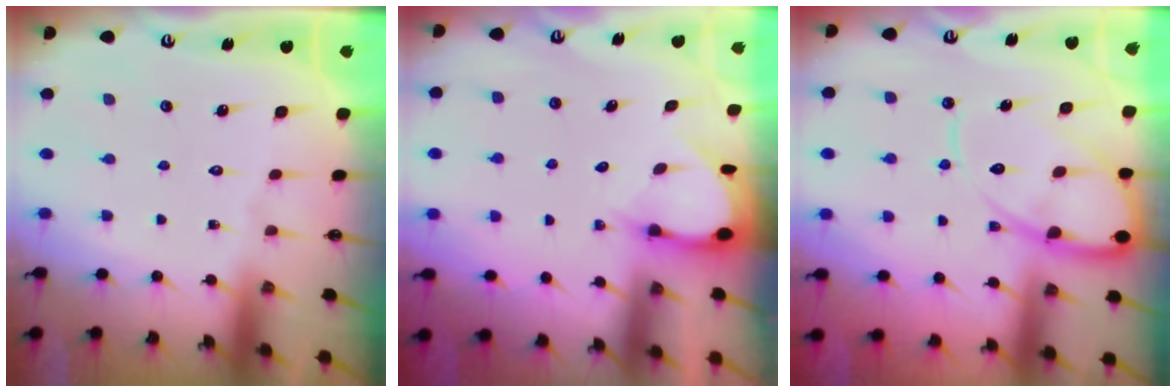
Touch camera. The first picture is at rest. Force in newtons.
{"total": 2.6, "press": 2.5, "slide": 0.4}
{"total": 12.5, "press": 12.5, "slide": 1.2}